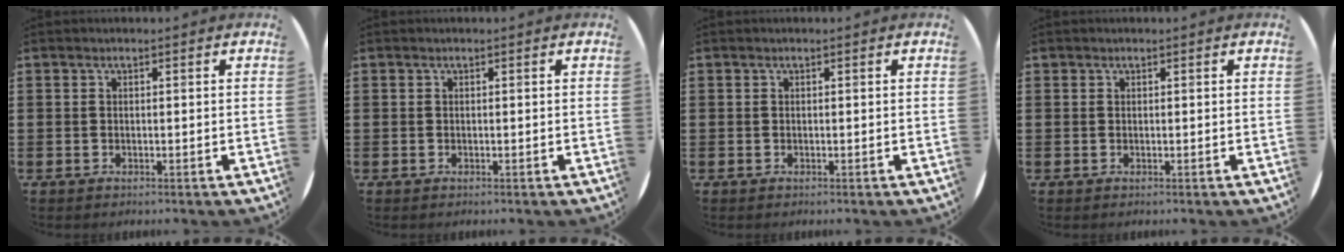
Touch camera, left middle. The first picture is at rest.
{"total": 0.0}
{"total": 0.0}
{"total": 0.0}